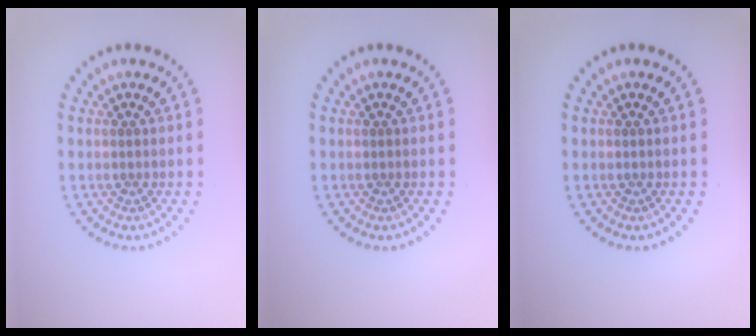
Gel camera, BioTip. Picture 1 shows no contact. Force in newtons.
{"total": 0.0}
{"total": 0.0}